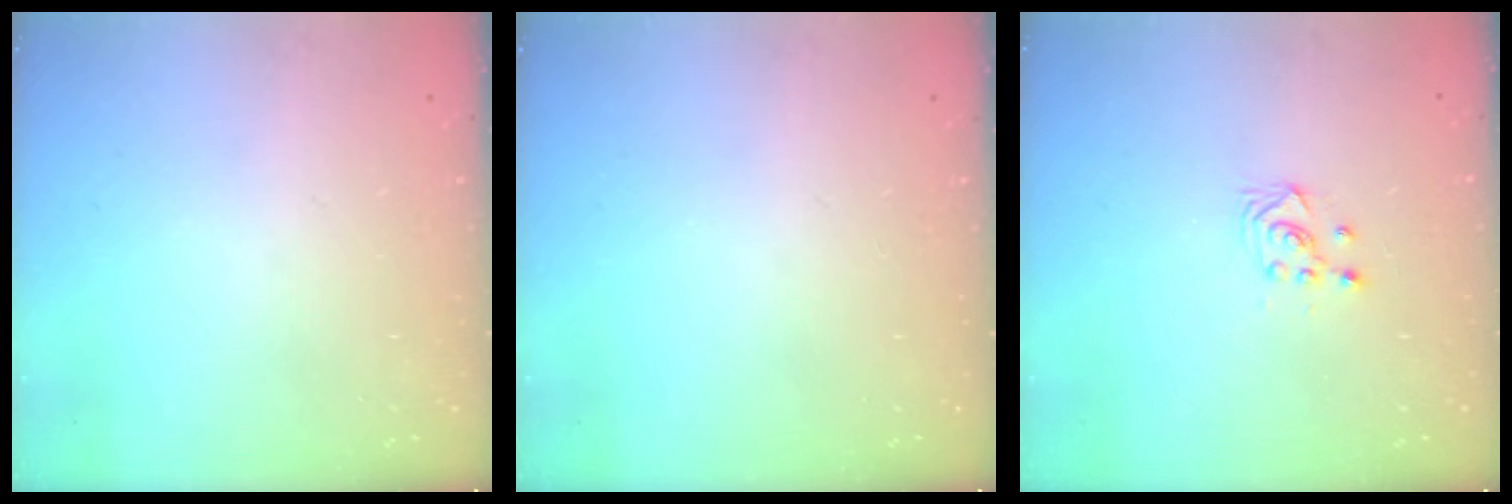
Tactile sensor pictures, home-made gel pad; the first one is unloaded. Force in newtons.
{"total": 0.0}
{"total": 2.6, "press": 2.6, "slide": 0.3}